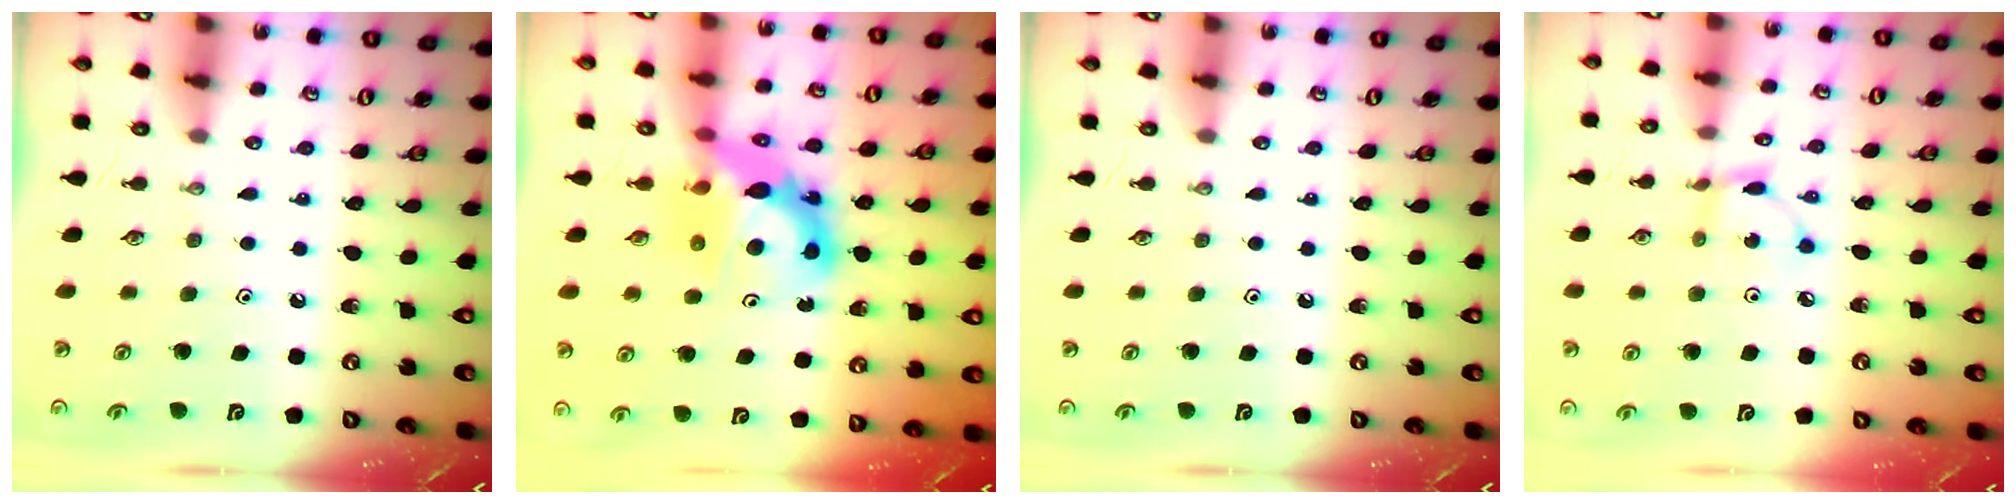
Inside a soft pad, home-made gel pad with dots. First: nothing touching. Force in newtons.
{"total": 11.2, "press": 11.1, "slide": 1.0}
{"total": 0.0}
{"total": 3.3, "press": 3.3, "slide": 0.2}